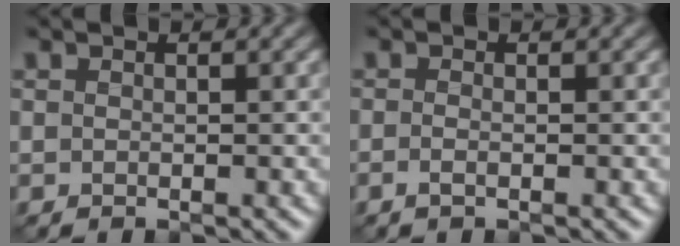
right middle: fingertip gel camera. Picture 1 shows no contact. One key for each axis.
{"total": 1.0, "fx": -0.5, "fy": 0.3, "fz": 0.9, "tx": -0.026, "ty": -0.001, "tz": -0.012}